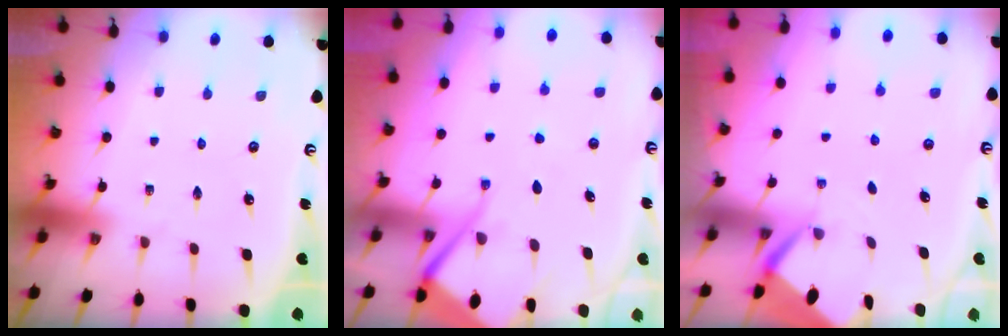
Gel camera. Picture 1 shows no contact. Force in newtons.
{"total": 10.9, "press": 10.9, "slide": 1.0}
{"total": 2.5, "press": 2.5, "slide": 0.3}